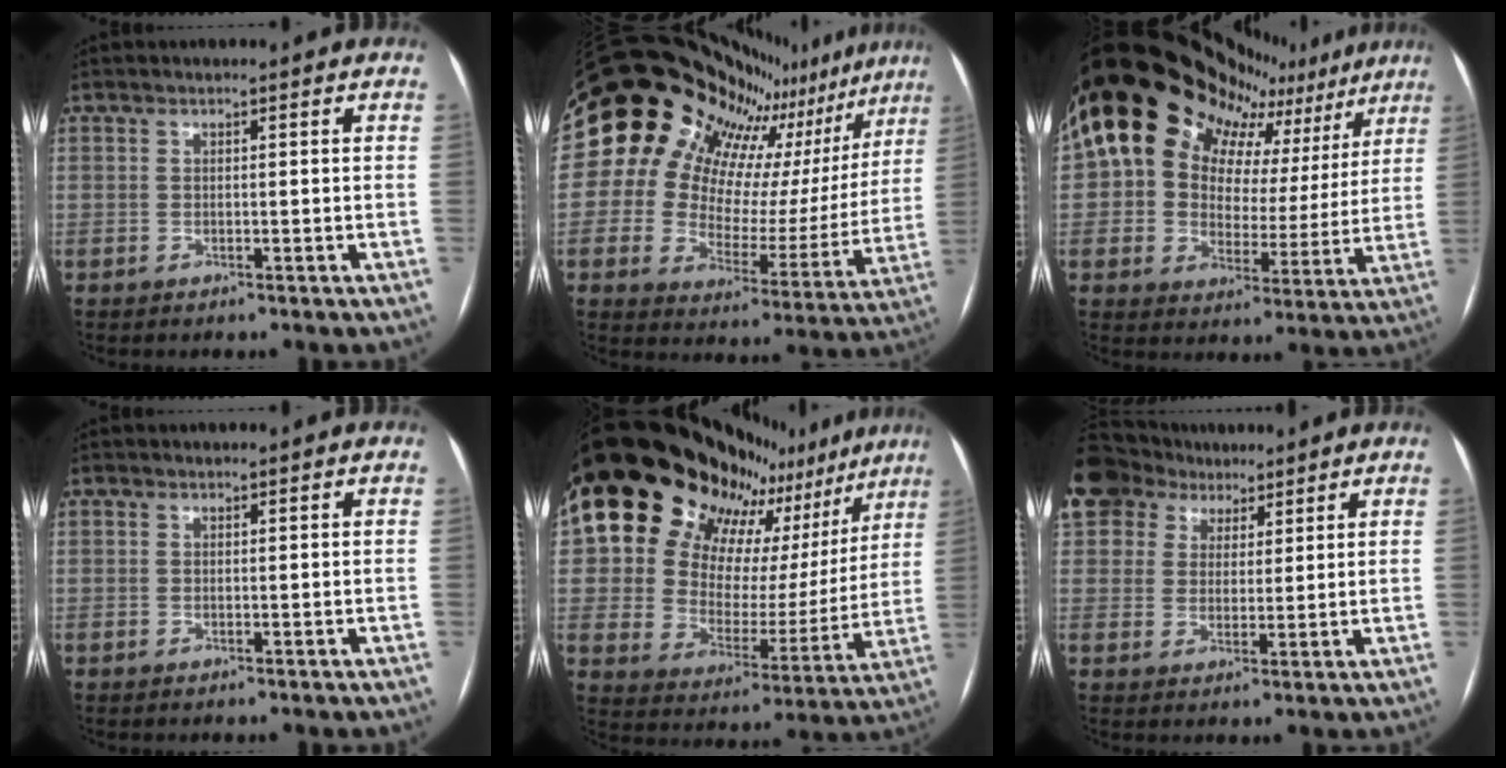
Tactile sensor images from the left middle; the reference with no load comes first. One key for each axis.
{"total": 23.8, "fx": 19.1, "fy": 10.0, "fz": 10.0, "tx": -0.164, "ty": -0.013, "tz": 0.247}
{"total": 23.5, "fx": 16.0, "fy": 13.6, "fz": 10.6, "tx": -0.165, "ty": 0.080, "tz": 0.203}
{"total": 0.0}
{"total": 24.5, "fx": 17.5, "fy": 14.0, "fz": 9.9, "tx": -0.143, "ty": 0.056, "tz": 0.225}
{"total": 15.1, "fx": 9.5, "fy": 10.7, "fz": 4.8, "tx": -0.144, "ty": 0.063, "tz": 0.181}